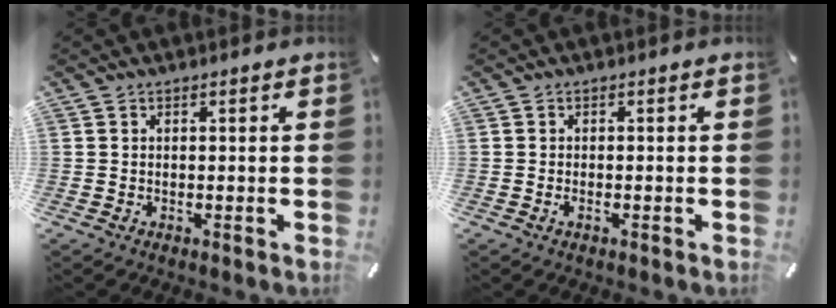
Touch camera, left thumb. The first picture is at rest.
{"total": 1.0, "force": [-0.4, 0.4, 0.9], "torque": [-0.016, -0.001, -0.008]}